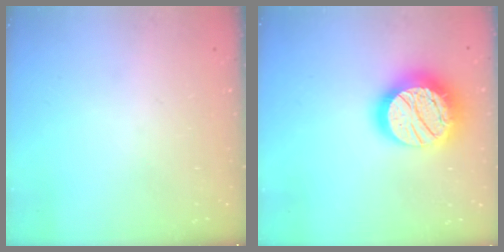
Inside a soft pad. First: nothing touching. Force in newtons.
{"total": 22.5, "press": 22.4, "slide": 1.5}